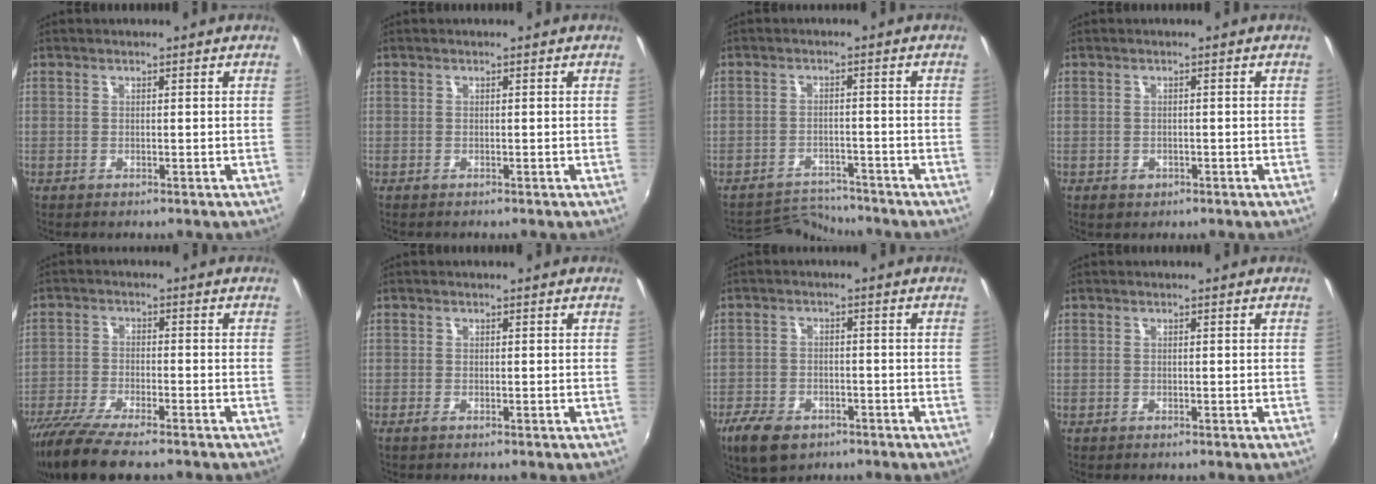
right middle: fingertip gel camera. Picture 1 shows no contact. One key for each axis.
{"total": 0.0}
{"total": 5.5, "fx": -5.4, "fy": 0.5, "fz": -1.0, "tx": 0.000, "ty": 0.012, "tz": -0.095}
{"total": 1.9, "fx": -0.9, "fy": 1.6, "fz": 0.7, "tx": -0.015, "ty": -0.006, "tz": -0.011}
{"total": 11.6, "fx": -9.3, "fy": 2.3, "fz": 6.6, "tx": -0.148, "ty": -0.039, "tz": -0.170}
{"total": 1.0, "fx": -0.6, "fy": 0.1, "fz": 0.8, "tx": -0.015, "ty": -0.004, "tz": -0.013}
{"total": 8.9, "fx": -5.8, "fy": 5.0, "fz": 4.4, "tx": -0.115, "ty": -0.011, "tz": -0.101}
{"total": 0.0}